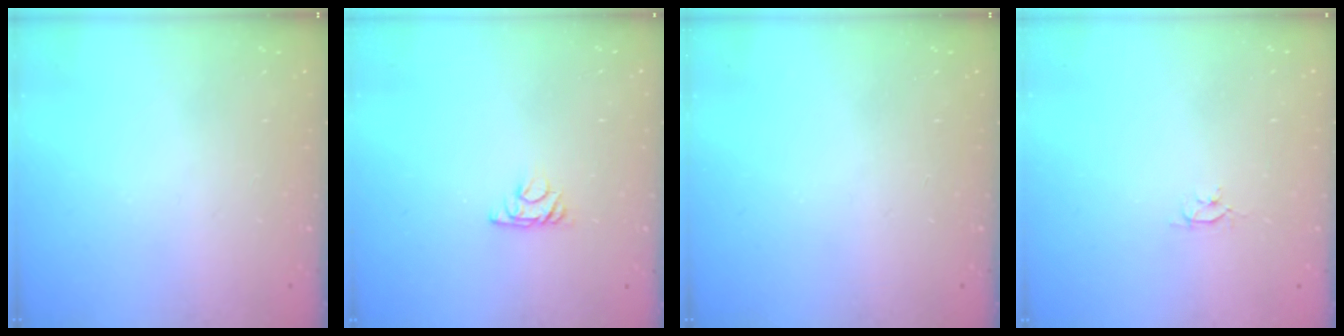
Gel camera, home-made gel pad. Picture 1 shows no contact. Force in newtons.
{"total": 4.3, "press": 4.3, "slide": 0.7}
{"total": 0.0}
{"total": 2.6, "press": 2.6, "slide": 0.3}